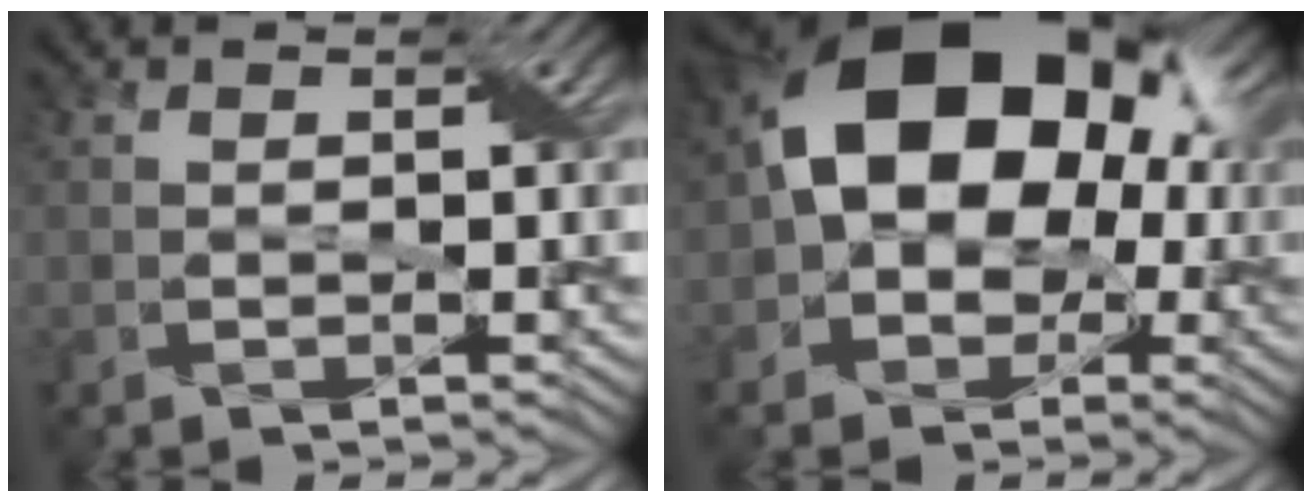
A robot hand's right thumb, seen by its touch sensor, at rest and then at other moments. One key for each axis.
{"total": 16.9, "fx": 1.1, "fy": 12.1, "fz": 11.7, "tx": -0.145, "ty": 0.009, "tz": 0.005}